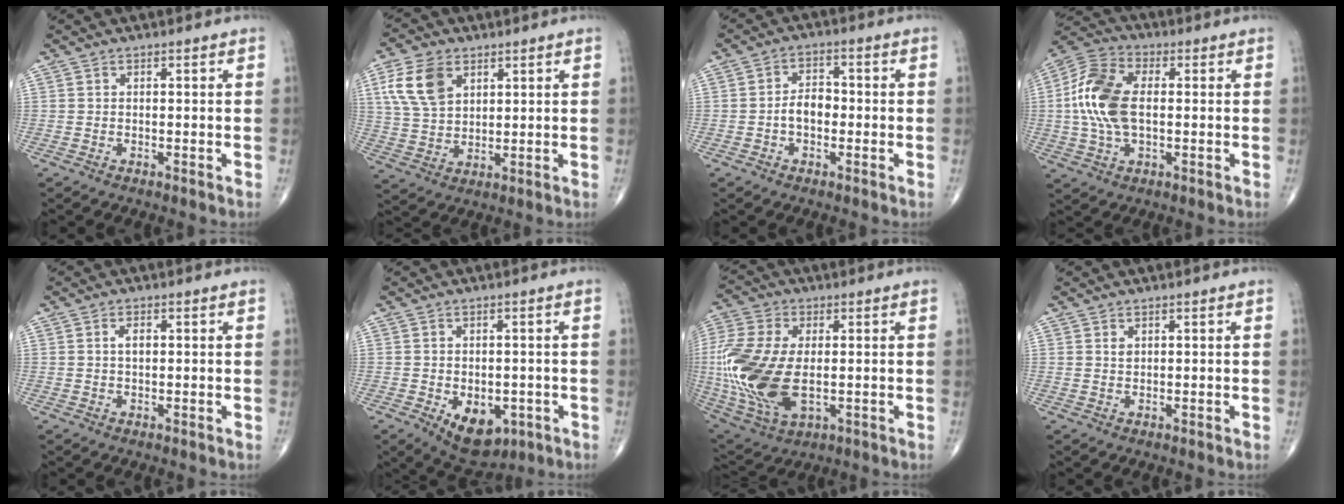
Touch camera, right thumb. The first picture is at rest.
{"total": 10.1, "force": [4.2, 6.5, 6.5], "torque": [-0.118, -0.009, 0.086]}
{"total": 4.7, "force": [-1.0, 3.1, 3.4], "torque": [-0.047, 0.019, -0.024]}
{"total": 13.7, "force": [0.4, 7.7, 11.3], "torque": [-0.243, 0.018, 0.001]}
{"total": 2.0, "force": [0.3, 1.1, 1.6], "torque": [-0.031, 0.003, 0.006]}
{"total": 9.2, "force": [-3.3, 5.7, 6.4], "torque": [-0.073, 0.001, -0.034]}
{"total": 21.3, "force": [-1.1, 11.8, 17.7], "torque": [-0.418, -0.021, -0.008]}
{"total": 1.0, "force": [0.5, 0.6, 0.6], "torque": [-0.008, -0.002, 0.011]}